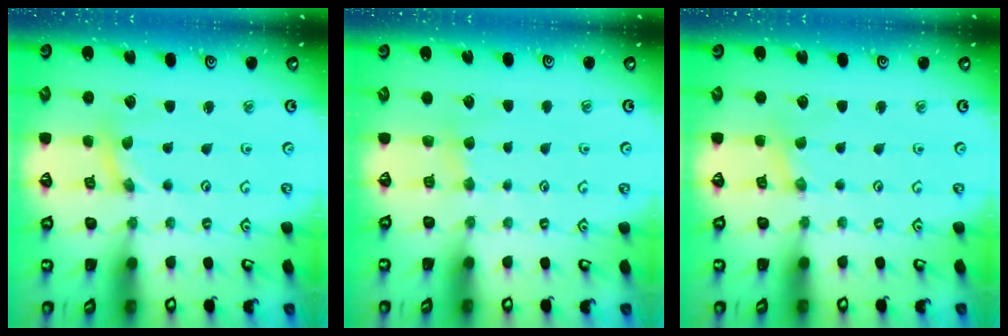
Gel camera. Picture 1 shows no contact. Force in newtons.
{"total": 3.3, "press": 3.2, "slide": 0.5}
{"total": 1.0, "press": 1.0, "slide": 0.2}